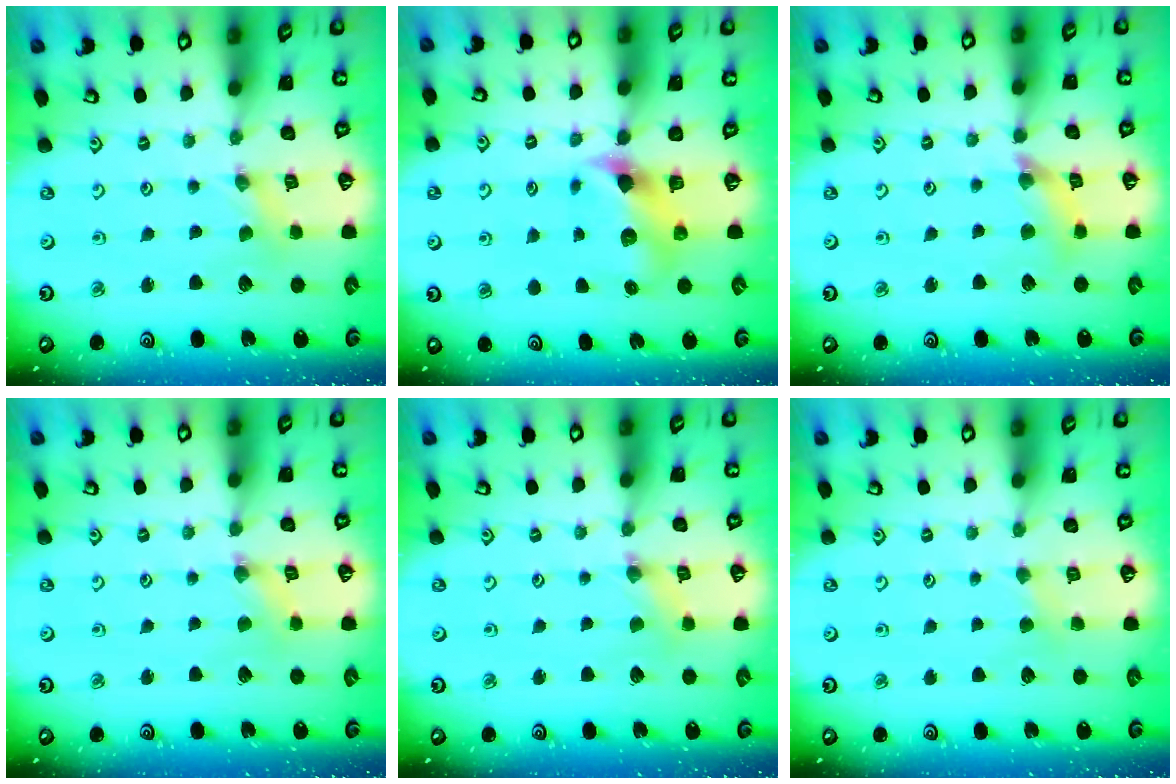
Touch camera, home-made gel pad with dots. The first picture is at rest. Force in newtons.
{"total": 7.6, "press": 7.5, "slide": 1.0}
{"total": 8.4, "press": 8.4, "slide": 0.9}
{"total": 0.8, "press": 0.7, "slide": 0.3}
{"total": 1.4, "press": 1.3, "slide": 0.3}
{"total": 2.1, "press": 2.1, "slide": 0.3}